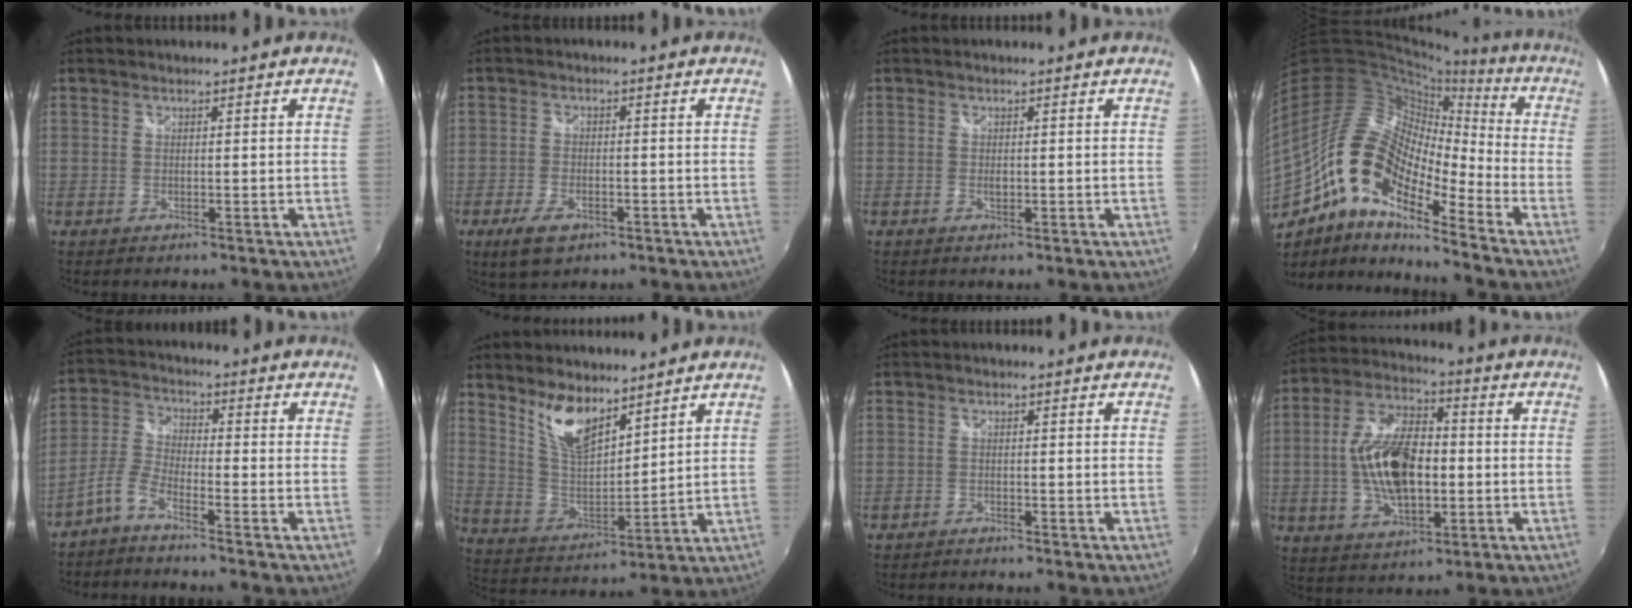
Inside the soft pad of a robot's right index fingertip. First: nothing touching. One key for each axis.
{"total": 5.8, "fx": -3.4, "fy": 2.9, "fz": 3.7, "tx": -0.092, "ty": -0.011, "tz": -0.060}
{"total": 0.9, "fx": -0.1, "fy": 0.6, "fz": 0.6, "tx": -0.010, "ty": -0.001, "tz": -0.003}
{"total": 17.5, "fx": -9.4, "fy": 7.3, "fz": 12.8, "tx": -0.214, "ty": -0.009, "tz": -0.195}
{"total": 4.4, "fx": -3.3, "fy": 1.1, "fz": 2.7, "tx": -0.070, "ty": 0.012, "tz": -0.078}
{"total": 10.4, "fx": 7.4, "fy": 3.8, "fz": 6.1, "tx": -0.116, "ty": -0.003, "tz": 0.149}
{"total": 1.3, "fx": -1.3, "fy": 0.3, "fz": 0.1, "tx": -0.010, "ty": -0.003, "tz": -0.026}
{"total": 15.2, "fx": -1.5, "fy": 8.2, "fz": 12.7, "tx": -0.246, "ty": 0.010, "tz": -0.025}